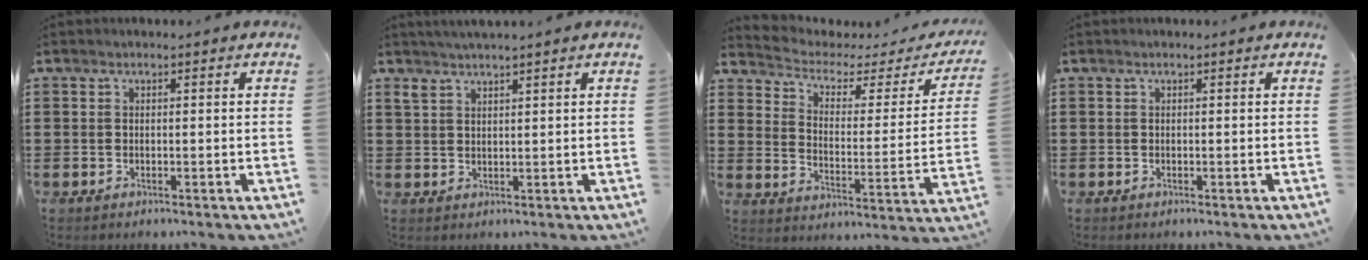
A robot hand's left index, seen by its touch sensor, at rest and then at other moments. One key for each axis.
{"total": 1.7, "fx": 1.6, "fy": 0.1, "fz": 0.7, "tx": -0.017, "ty": 0.004, "tz": 0.031}
{"total": 2.6, "fx": 1.8, "fy": 1.3, "fz": 1.3, "tx": -0.043, "ty": -0.019, "tz": 0.021}
{"total": 0.0}